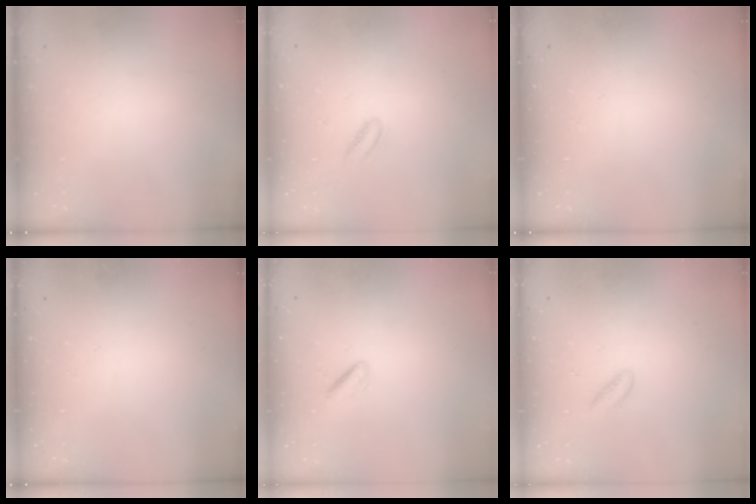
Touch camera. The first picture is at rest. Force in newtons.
{"total": 2.6, "press": 2.3, "slide": 1.3}
{"total": 0.0}
{"total": 0.0}
{"total": 1.1, "press": 0.7, "slide": 0.8}
{"total": 1.4, "press": 1.3, "slide": 0.3}